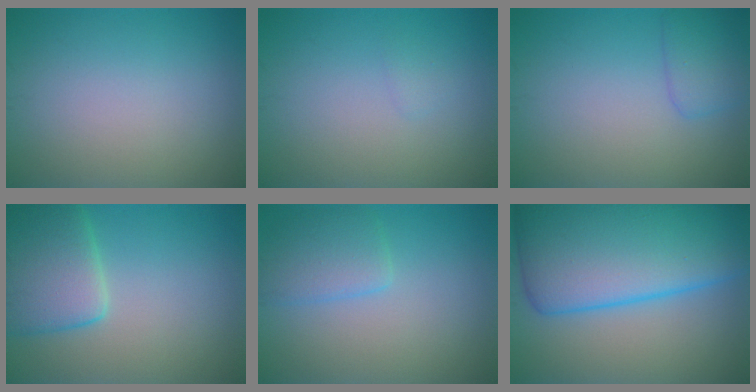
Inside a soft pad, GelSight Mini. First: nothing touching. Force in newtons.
{"total": 0.5, "press": 0.5, "slide": 0.0}
{"total": 2.2, "press": 2.2, "slide": 0.2}
{"total": 5.7, "press": 5.7, "slide": 0.7}
{"total": 2.8, "press": 2.8, "slide": 0.3}
{"total": 14.6, "press": 14.6, "slide": 0.4}